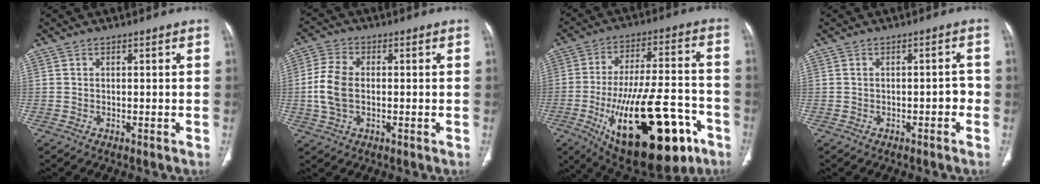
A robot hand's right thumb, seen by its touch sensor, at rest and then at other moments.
{"total": 7.8, "force": [-0.5, 5.0, 6.0], "torque": [-0.130, 0.013, -0.010]}
{"total": 28.6, "force": [-11.9, 11.6, 23.3], "torque": [-0.356, 0.038, -0.165]}
{"total": 2.1, "force": [-0.8, 1.1, 1.6], "torque": [-0.014, 0.013, -0.013]}